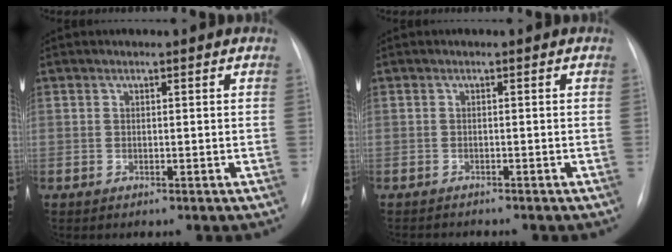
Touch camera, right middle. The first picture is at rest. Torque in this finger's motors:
{"motor_torque": [0.09, -0.11, -0.03, -0.01]}